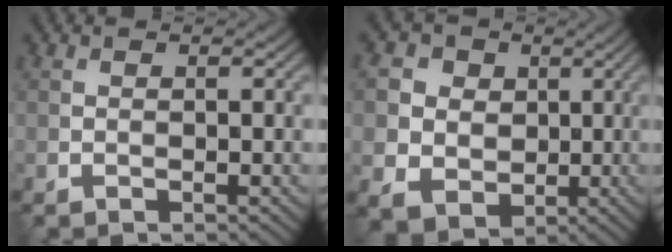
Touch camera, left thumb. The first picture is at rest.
{"total": 9.8, "force": [2.0, 8.9, 3.6], "torque": [-0.145, 0.011, 0.041]}